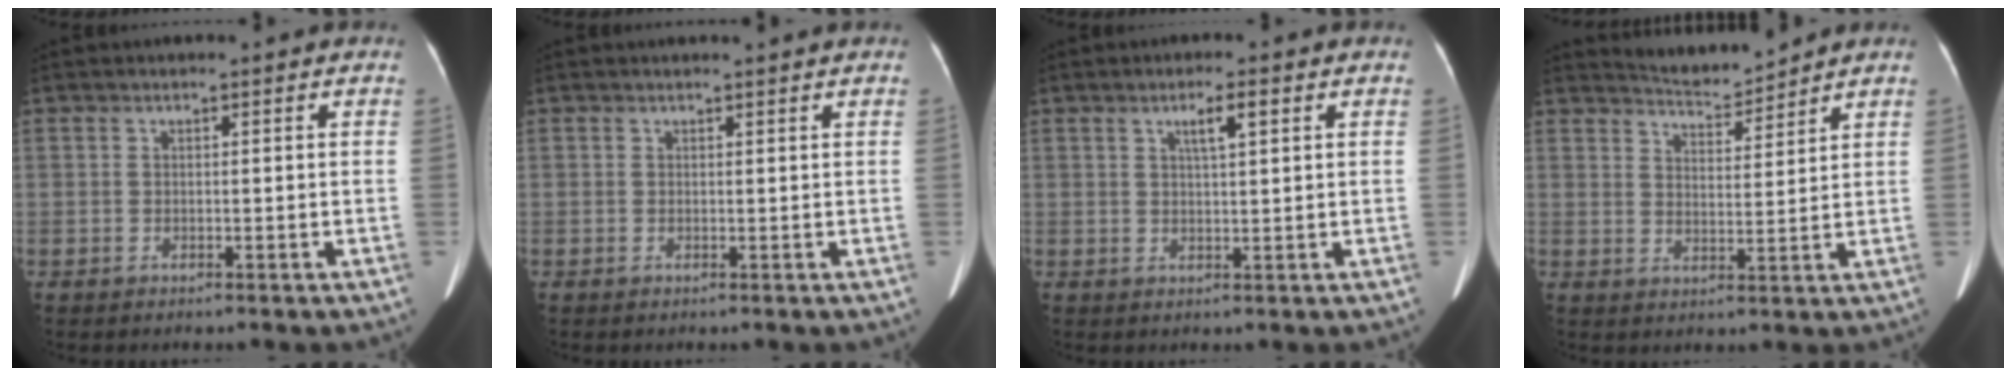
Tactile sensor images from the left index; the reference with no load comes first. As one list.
[{"total": 1.6, "force": [1.6, 0.0, 0.3], "torque": [-0.008, 0.012, 0.017]}, {"total": 3.2, "force": [1.4, 0.4, 2.8], "torque": [-0.048, 0.006, 0.024]}, {"total": 5.3, "force": [5.3, -0.1, 0.2], "torque": [-0.011, -0.001, 0.092]}]